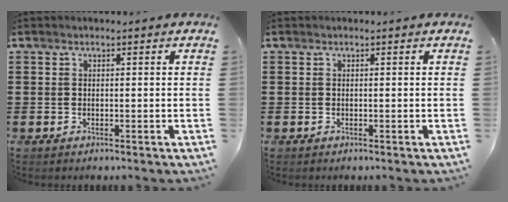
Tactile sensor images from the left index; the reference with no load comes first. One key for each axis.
{"total": 0.0}